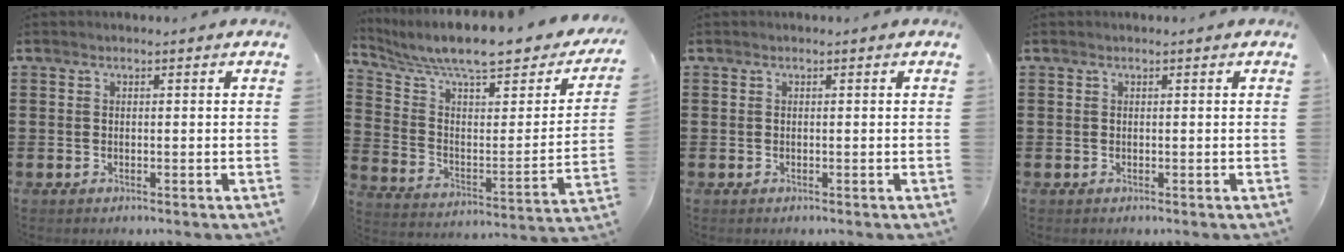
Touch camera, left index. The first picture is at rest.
{"total": 9.1, "force": [7.8, 1.0, 4.6], "torque": [-0.114, -0.059, 0.131]}
{"total": 0.0}
{"total": 0.0}